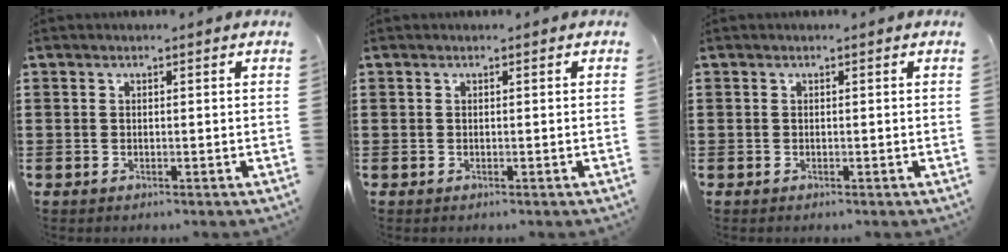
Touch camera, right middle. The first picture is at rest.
{"total": 0.0}
{"total": 0.0}